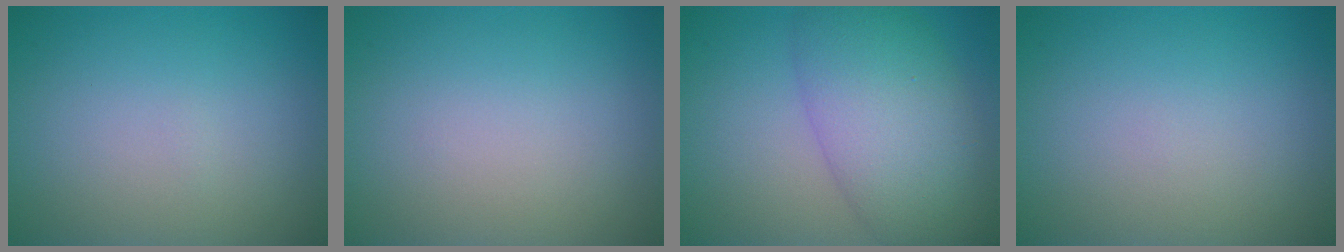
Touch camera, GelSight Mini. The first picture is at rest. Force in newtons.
{"total": 0.0}
{"total": 8.1, "press": 8.1, "slide": 0.2}
{"total": 0.0}